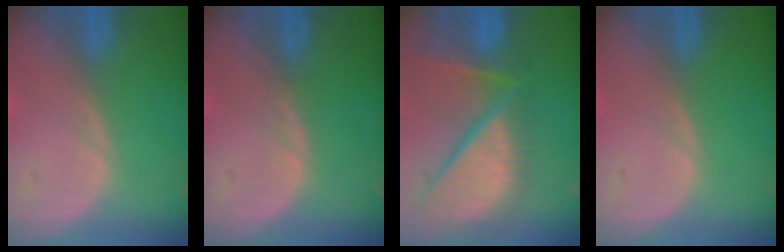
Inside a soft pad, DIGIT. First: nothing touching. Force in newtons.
{"total": 0.7, "press": 0.7, "slide": 0.2}
{"total": 12.9, "press": 10.7, "slide": 7.2}
{"total": 0.0}